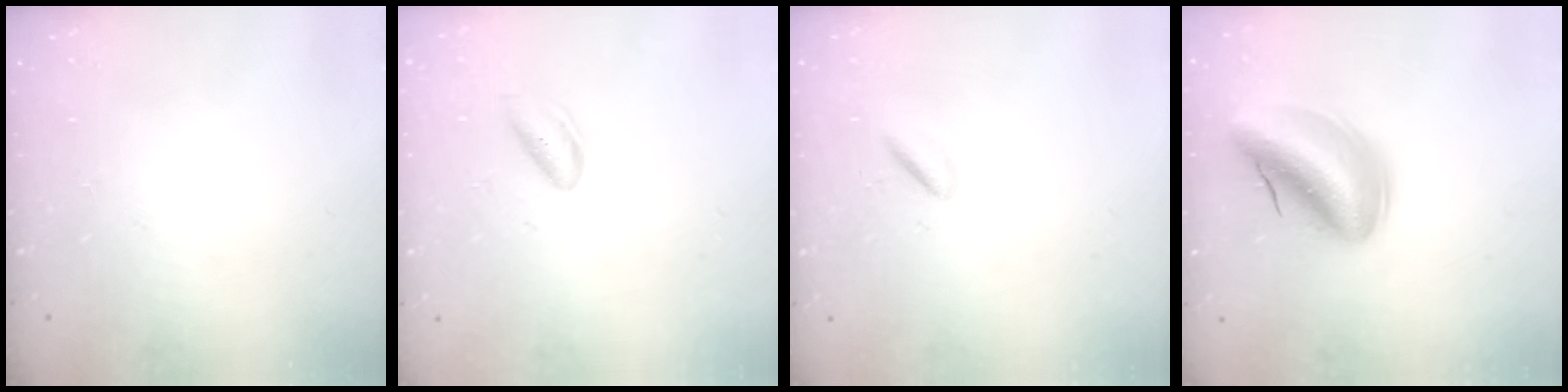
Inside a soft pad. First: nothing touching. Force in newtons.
{"total": 4.8, "press": 4.7, "slide": 1.2}
{"total": 1.9, "press": 1.7, "slide": 0.7}
{"total": 11.0, "press": 10.5, "slide": 3.3}